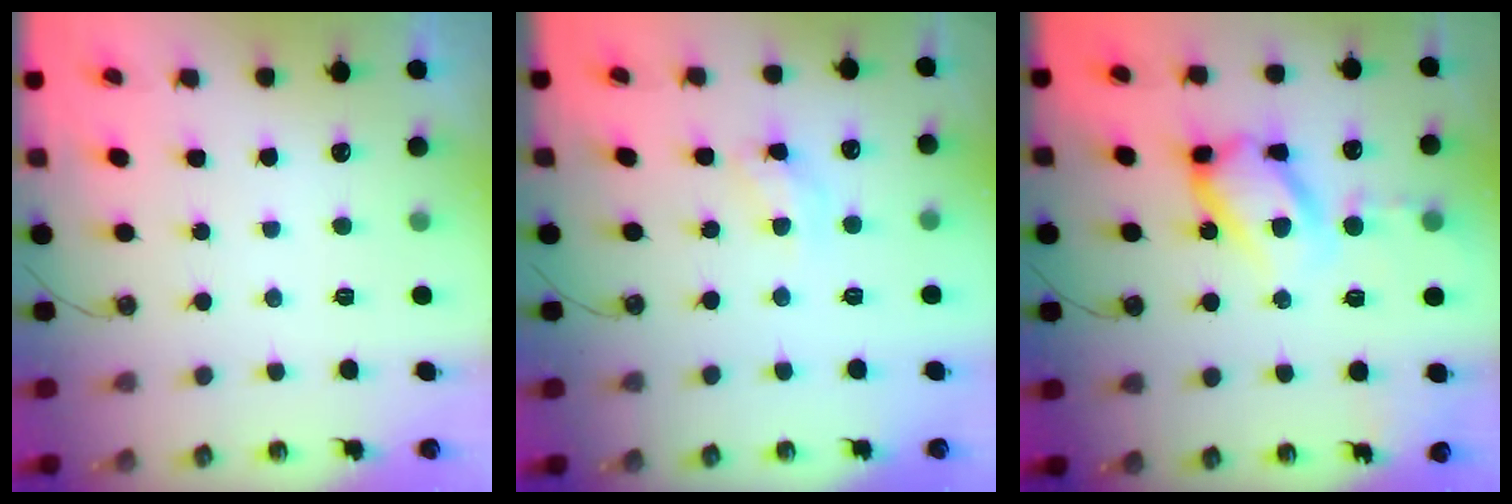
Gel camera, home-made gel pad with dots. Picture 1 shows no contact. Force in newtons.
{"total": 8.7, "press": 8.6, "slide": 0.6}
{"total": 15.5, "press": 15.3, "slide": 2.6}